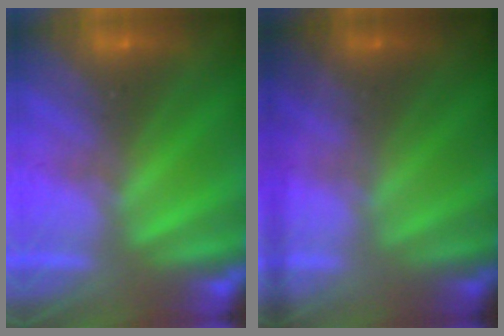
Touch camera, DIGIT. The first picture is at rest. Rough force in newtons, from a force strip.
{"total": 1.8}